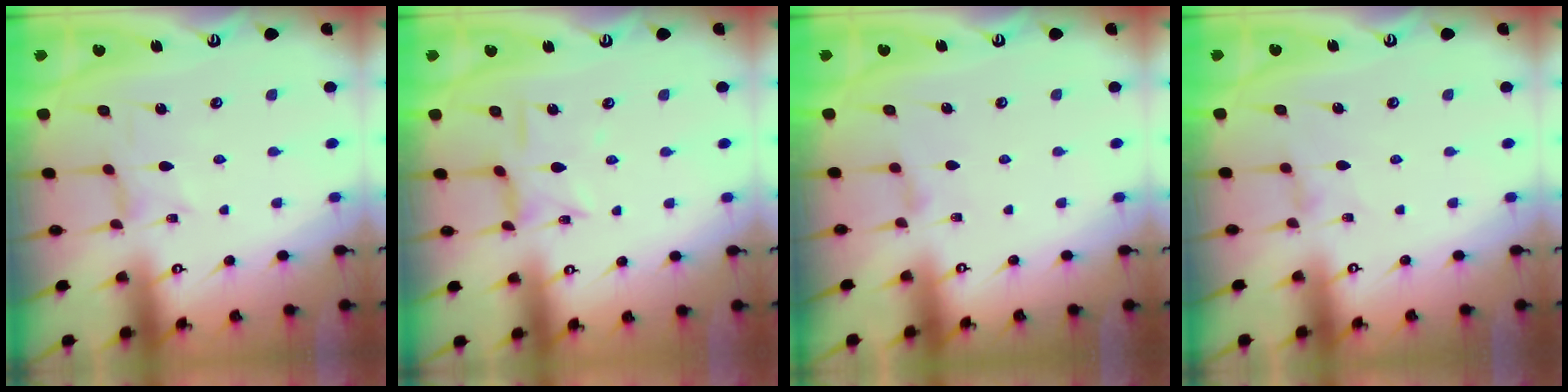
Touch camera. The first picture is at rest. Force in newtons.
{"total": 5.8, "press": 5.8, "slide": 0.4}
{"total": 2.4, "press": 2.3, "slide": 0.5}
{"total": 0.9, "press": 0.8, "slide": 0.3}